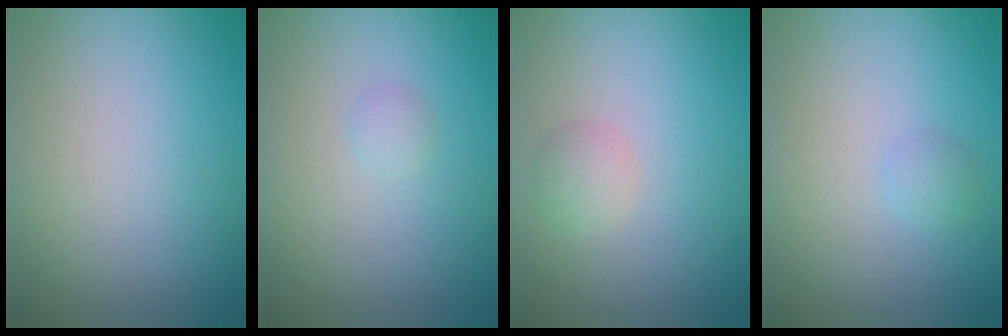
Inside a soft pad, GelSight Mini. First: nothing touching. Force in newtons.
{"total": 0.8, "press": 0.8, "slide": 0.1}
{"total": 1.4, "press": 1.4, "slide": 0.1}
{"total": 0.9, "press": 0.9, "slide": 0.0}